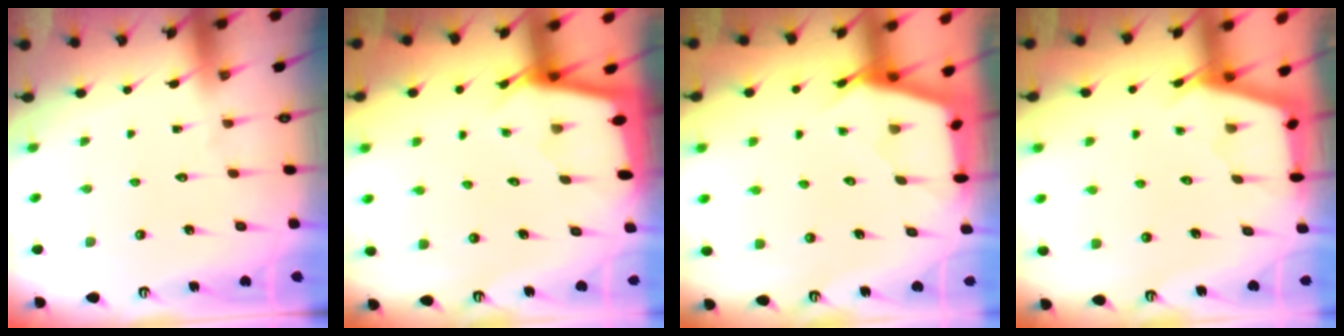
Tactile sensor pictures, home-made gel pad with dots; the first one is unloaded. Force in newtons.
{"total": 2.4, "press": 2.4, "slide": 0.2}
{"total": 2.7, "press": 2.7, "slide": 0.3}
{"total": 2.8, "press": 2.8, "slide": 0.3}